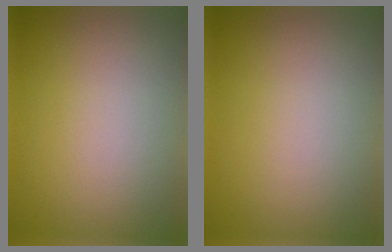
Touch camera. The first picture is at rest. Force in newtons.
{"total": 0.0}